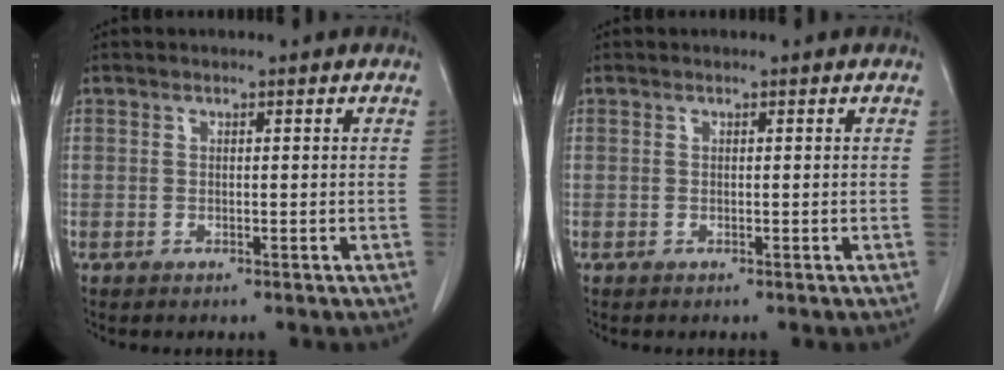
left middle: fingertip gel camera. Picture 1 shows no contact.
{"total": 0.0}